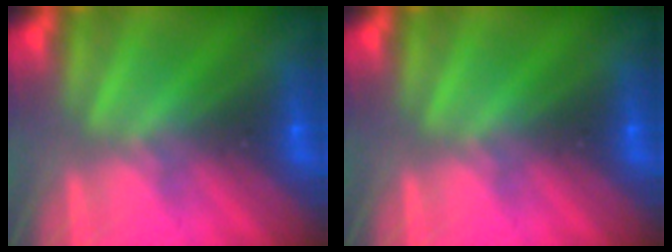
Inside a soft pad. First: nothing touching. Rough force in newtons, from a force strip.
{"total": 0.0}